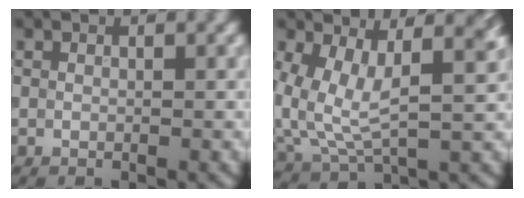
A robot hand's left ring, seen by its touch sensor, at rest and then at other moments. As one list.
[{"total": 8.5, "force": [1.9, 4.6, 6.9], "torque": [-0.160, -0.017, 0.049]}]